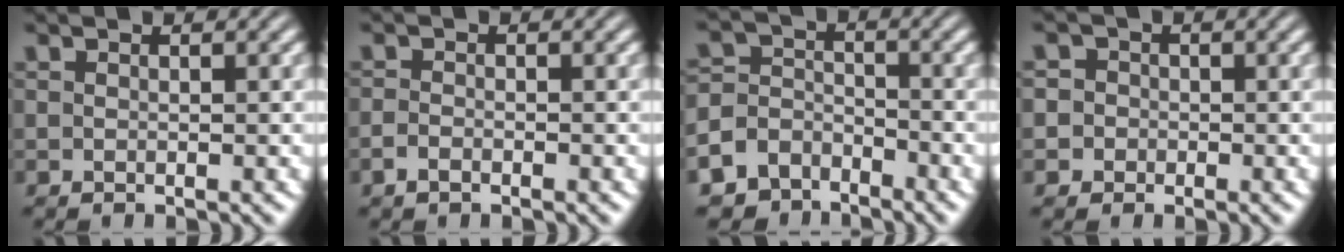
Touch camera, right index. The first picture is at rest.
{"total": 1.1, "force": [-1.1, -0.4, 0.2], "torque": [0.002, -0.008, -0.016]}
{"total": 7.4, "force": [-4.0, 5.9, 2.1], "torque": [-0.037, -0.032, -0.068]}
{"total": 3.5, "force": [-0.7, 3.3, 0.5], "torque": [-0.009, -0.004, -0.022]}